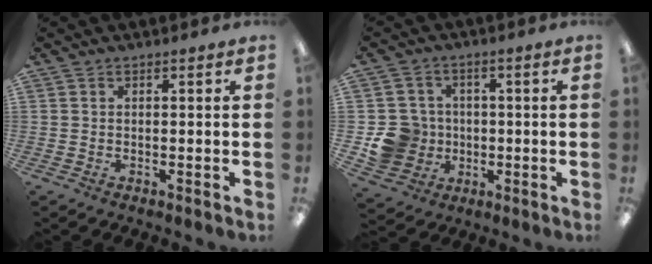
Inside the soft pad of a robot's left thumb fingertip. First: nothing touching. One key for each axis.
{"total": 10.1, "fx": -1.6, "fy": 9.6, "fz": 2.7, "tx": -0.057, "ty": 0.019, "tz": -0.017}